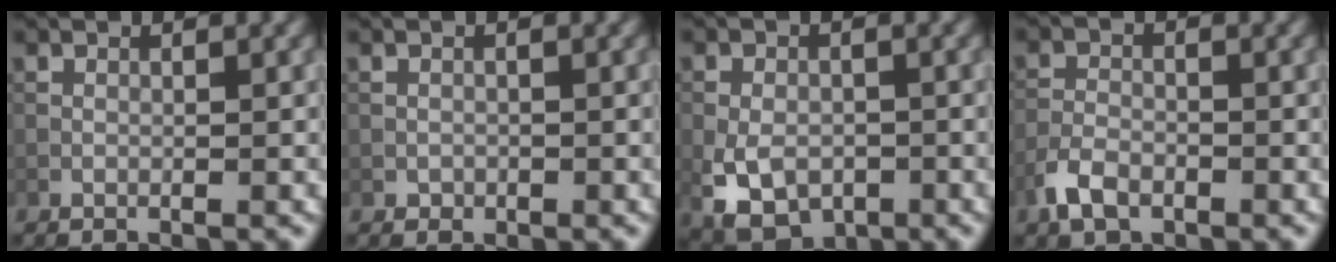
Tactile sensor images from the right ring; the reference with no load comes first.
{"total": 0.6, "force": [-0.1, 0.6, 0.0], "torque": [0.003, -0.004, -0.001]}
{"total": 5.6, "force": [-1.6, 3.8, 3.7], "torque": [-0.078, -0.013, -0.029]}
{"total": 3.0, "force": [-1.7, 1.7, 1.7], "torque": [-0.035, 0.000, -0.041]}